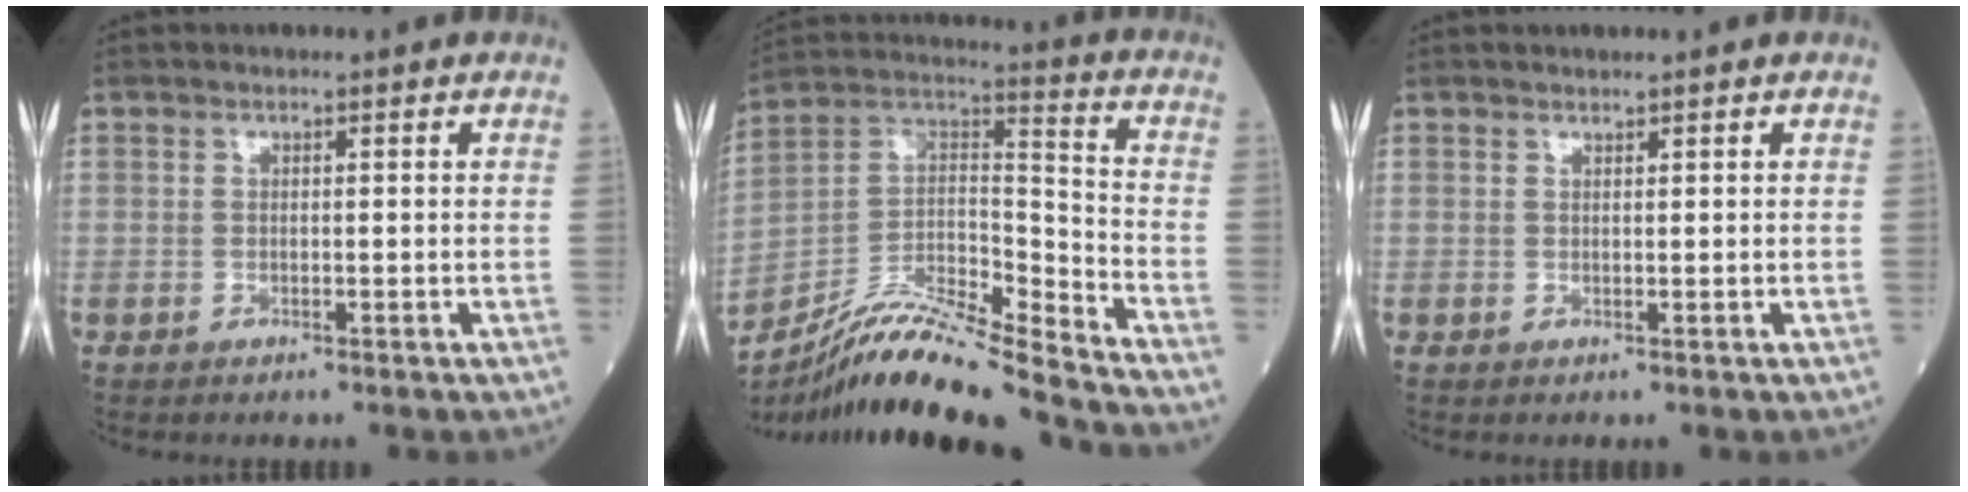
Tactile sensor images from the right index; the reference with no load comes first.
{"total": 18.5, "force": [-16.8, 0.2, 7.9], "torque": [-0.164, 0.019, -0.300]}
{"total": 0.5, "force": [0.5, 0.0, 0.0], "torque": [-0.006, 0.002, 0.014]}